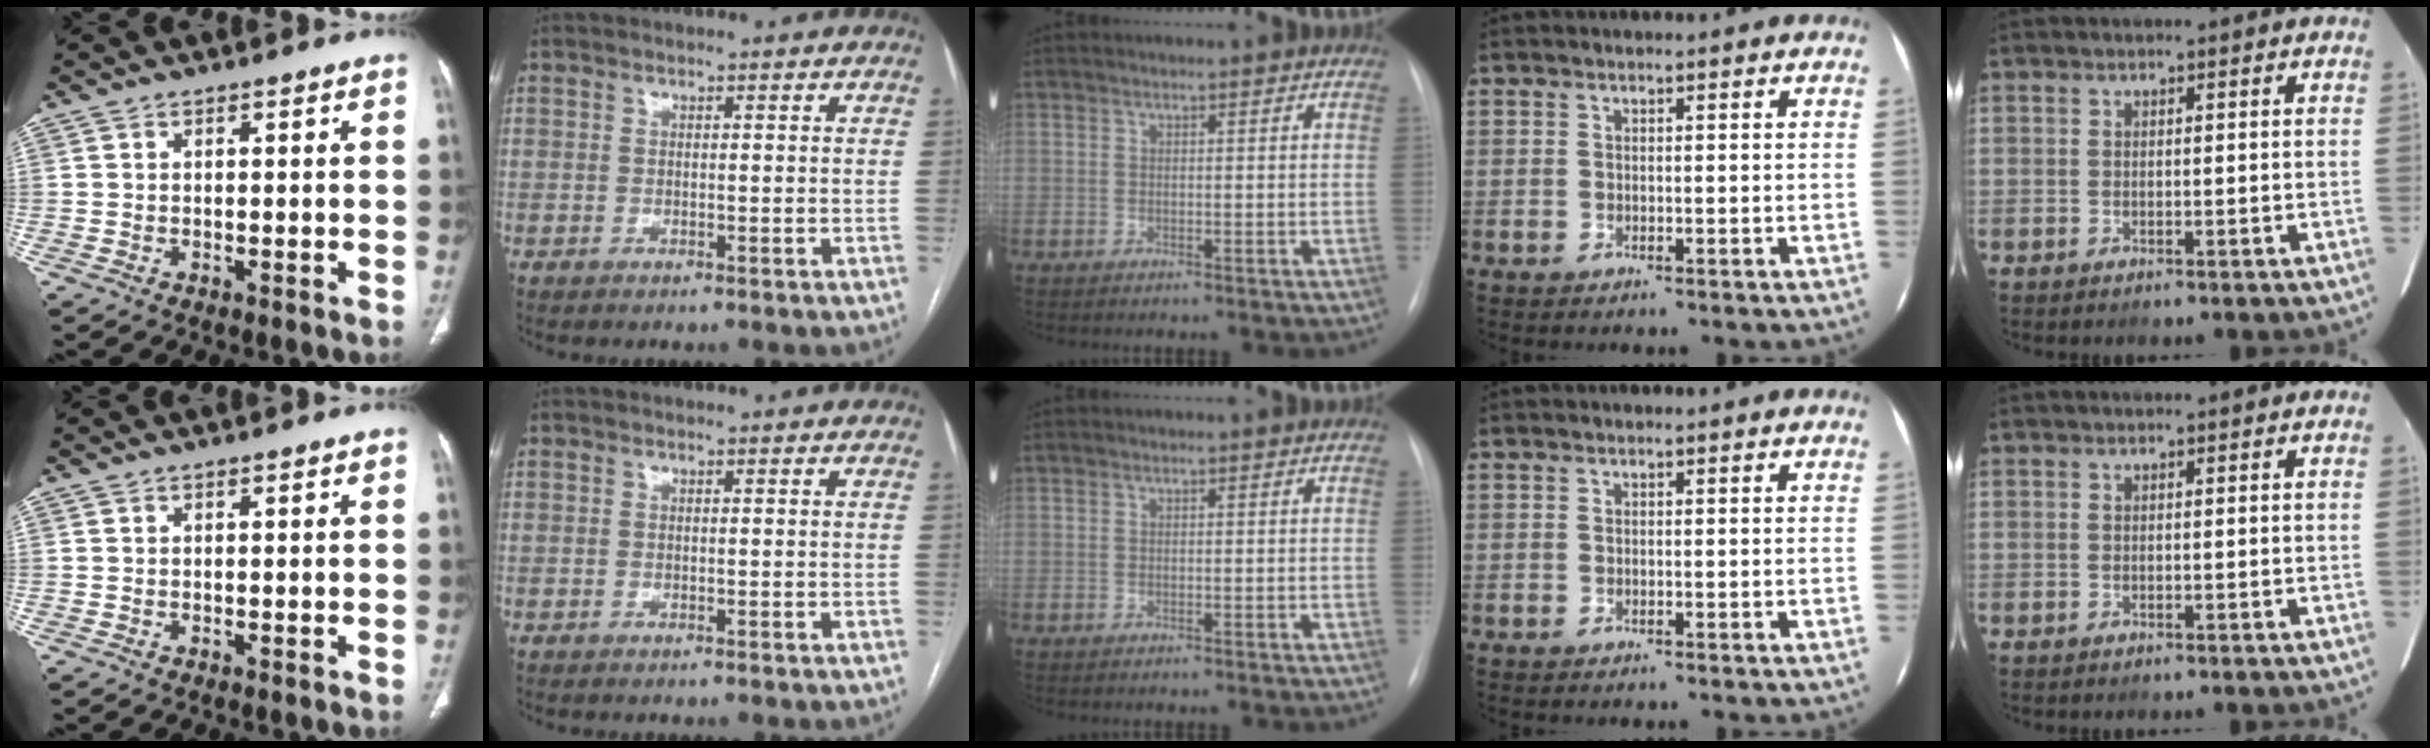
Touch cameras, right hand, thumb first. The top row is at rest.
{}